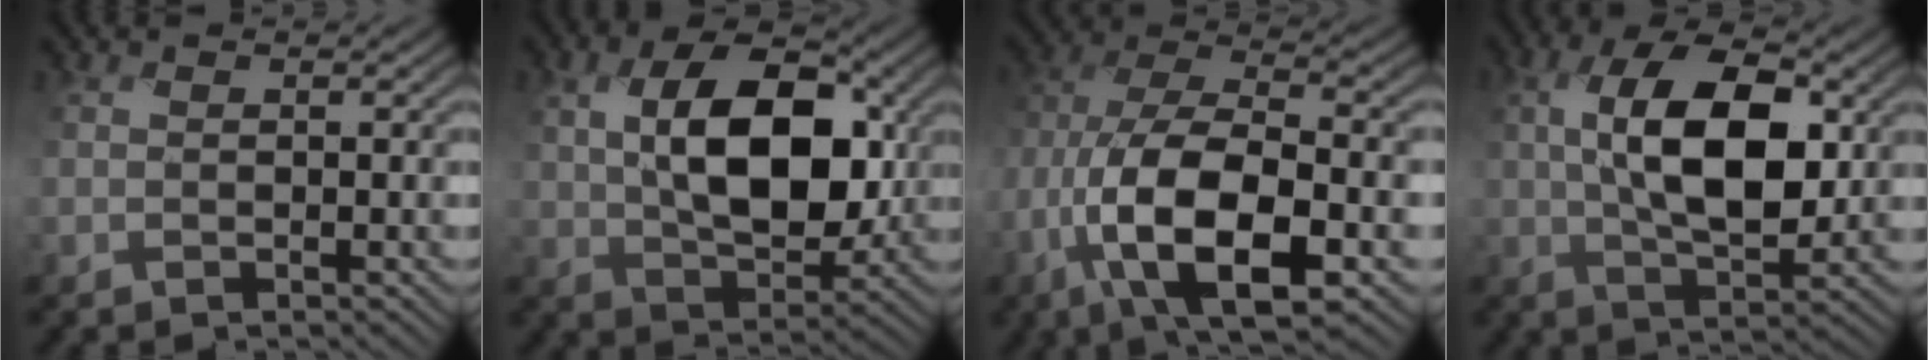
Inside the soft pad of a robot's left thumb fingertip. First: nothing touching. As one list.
[{"total": 11.8, "force": [1.9, 7.0, 9.3], "torque": [-0.170, 0.003, 0.034]}, {"total": 15.0, "force": [-5.8, 6.6, 12.2], "torque": [-0.253, -0.020, -0.112]}, {"total": 11.4, "force": [1.5, 5.5, 9.9], "torque": [-0.187, 0.006, 0.027]}]